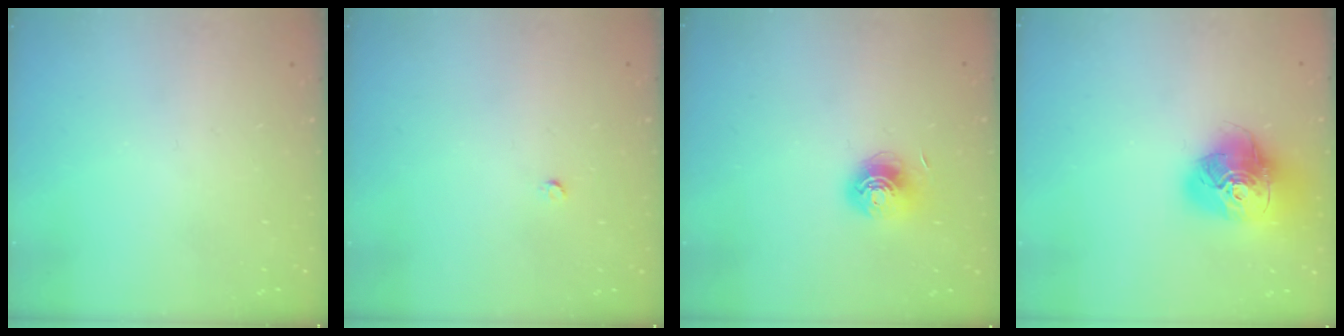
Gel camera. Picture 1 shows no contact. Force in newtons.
{"total": 2.2, "press": 2.2, "slide": 0.3}
{"total": 7.0, "press": 7.0, "slide": 0.5}
{"total": 17.1, "press": 17.0, "slide": 2.2}